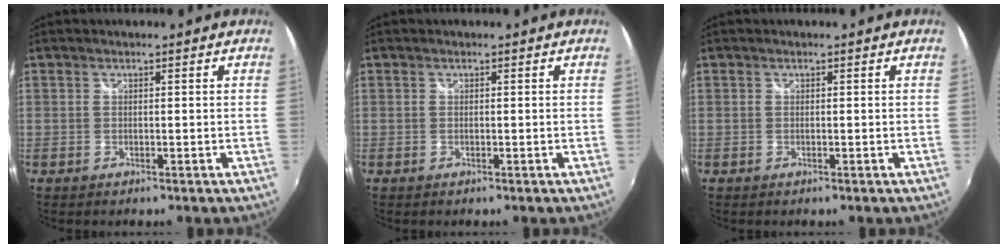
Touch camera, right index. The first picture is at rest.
{"total": 0.0}
{"total": 0.0}